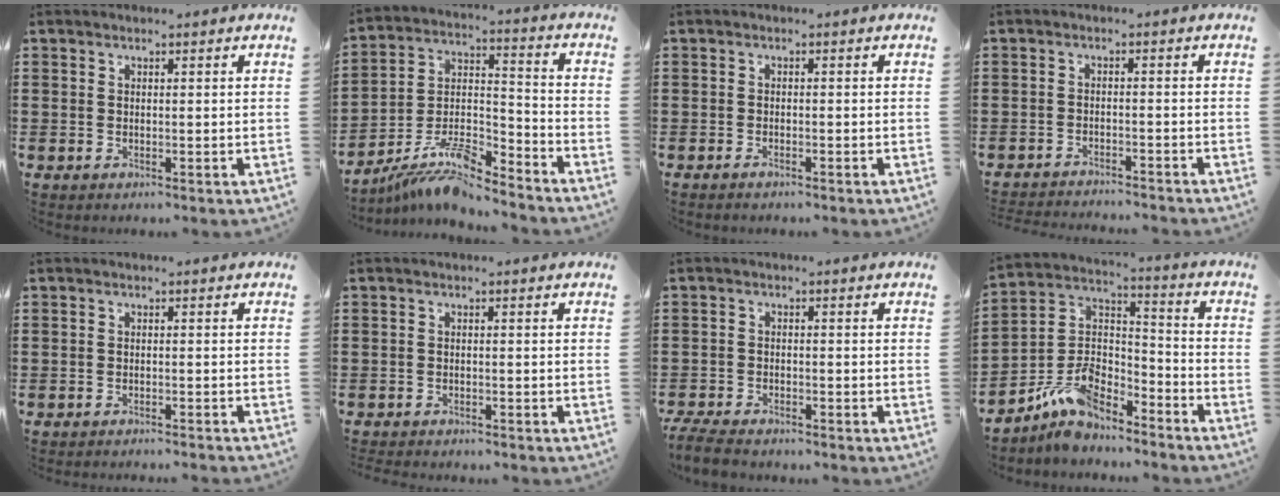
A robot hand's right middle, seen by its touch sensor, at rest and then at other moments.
{"total": 10.3, "force": [-8.9, 1.9, 4.7], "torque": [-0.094, 0.018, -0.172]}
{"total": 0.8, "force": [-0.7, 0.0, 0.4], "torque": [-0.011, -0.007, -0.012]}
{"total": 2.4, "force": [-2.4, -0.1, 0.0], "torque": [-0.005, -0.001, -0.050]}
{"total": 1.2, "force": [-1.2, -0.3, 0.1], "torque": [-0.004, 0.000, -0.023]}
{"total": 1.3, "force": [-1.3, 0.0, 0.0], "torque": [-0.006, -0.001, -0.027]}
{"total": 3.9, "force": [-3.8, 0.5, 1.0], "torque": [-0.030, -0.004, -0.078]}
{"total": 9.1, "force": [-7.8, 3.6, 2.9], "torque": [-0.070, 0.011, -0.155]}